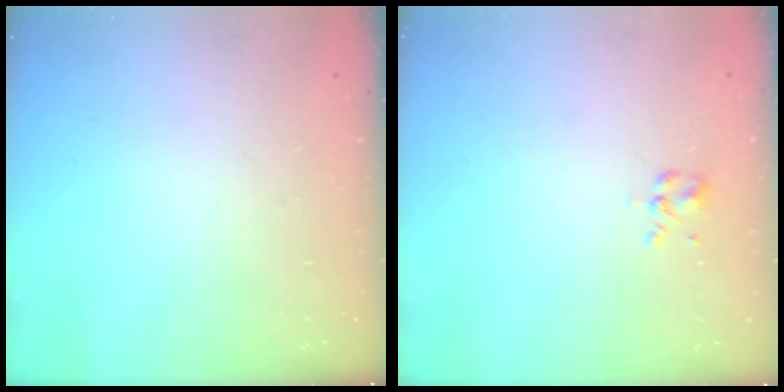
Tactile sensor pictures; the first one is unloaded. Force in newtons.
{"total": 1.9, "press": 1.8, "slide": 0.8}